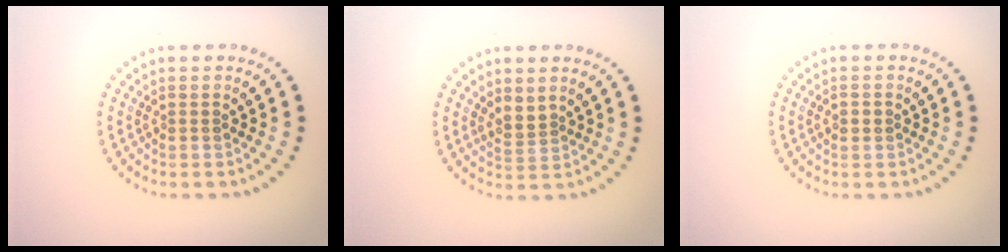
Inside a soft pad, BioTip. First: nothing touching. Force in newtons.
{"total": 1.7, "press": 1.2, "slide": 1.2}
{"total": 1.0, "press": 1.0, "slide": 0.2}